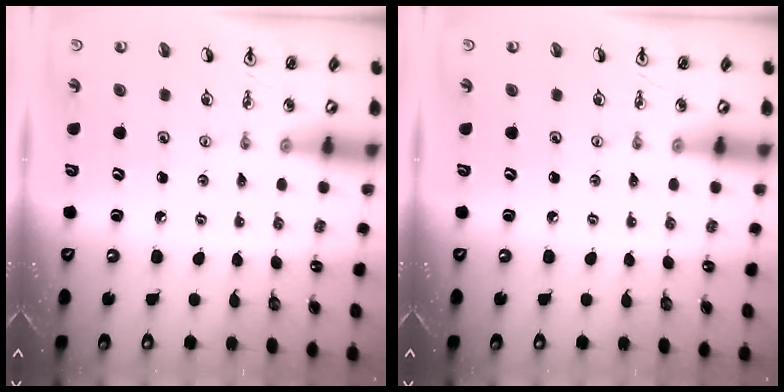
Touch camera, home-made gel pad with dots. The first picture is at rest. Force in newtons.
{"total": 0.0}